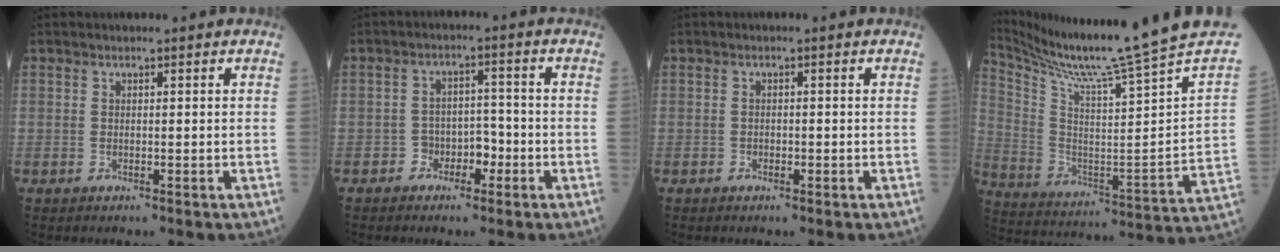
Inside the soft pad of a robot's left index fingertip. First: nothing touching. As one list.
[{"total": 3.8, "force": [-2.1, 2.6, 1.9], "torque": [-0.023, 0.012, -0.037]}, {"total": 0.7, "force": [-0.4, 0.5, 0.4], "torque": [-0.007, 0.001, -0.007]}, {"total": 21.8, "force": [19.1, -3.6, 10.0], "torque": [-0.186, -0.107, 0.293]}]